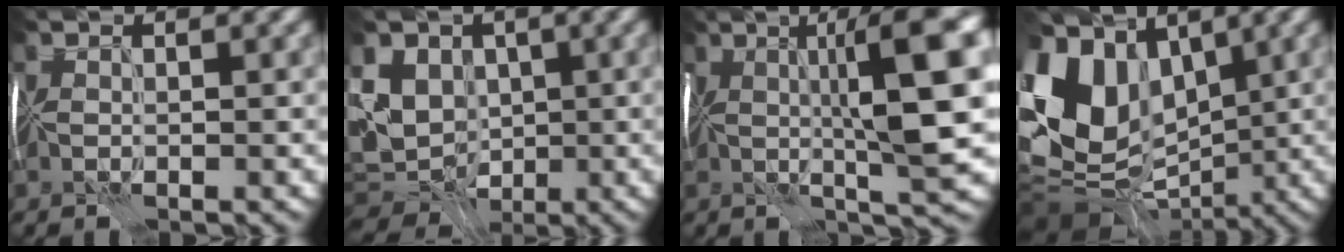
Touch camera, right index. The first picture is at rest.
{"total": 9.0, "force": [0.1, 7.5, 4.9], "torque": [-0.105, 0.005, 0.012]}
{"total": 10.6, "force": [0.9, 1.6, 10.4], "torque": [-0.144, 0.014, 0.019]}
{"total": 12.4, "force": [0.2, 9.7, 7.7], "torque": [-0.174, 0.011, -0.005]}